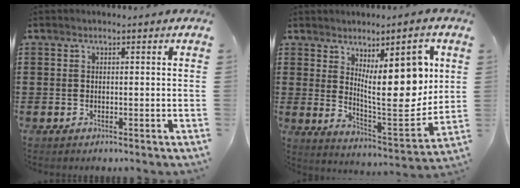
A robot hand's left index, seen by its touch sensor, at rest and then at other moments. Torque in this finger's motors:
{"motor_torque": [2.14, 0.00, 1.05, 0.21]}